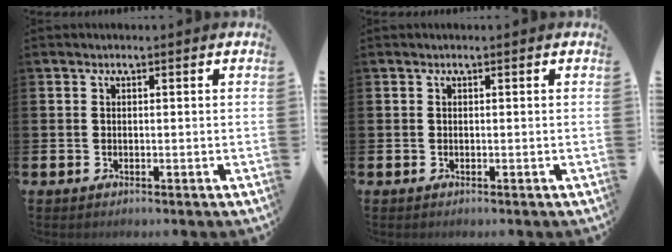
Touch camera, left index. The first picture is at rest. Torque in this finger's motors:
{"motor_torque": [-0.01, -0.01, 0.00, 0.00]}